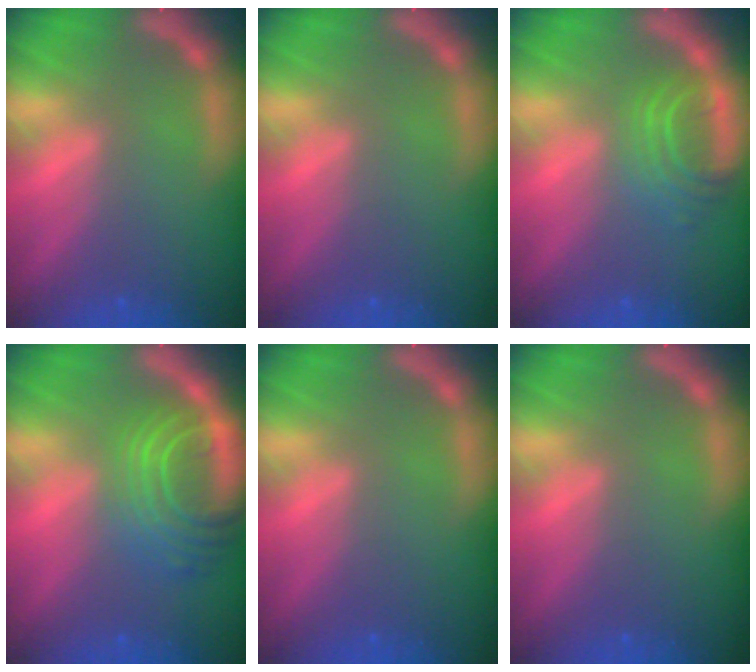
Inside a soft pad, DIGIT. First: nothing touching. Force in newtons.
{"total": 0.0}
{"total": 4.5}
{"total": 9.0}
{"total": 0.0}
{"total": 0.0}